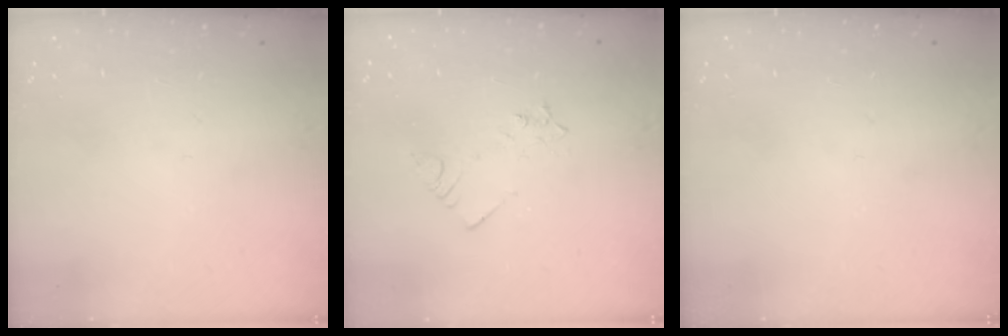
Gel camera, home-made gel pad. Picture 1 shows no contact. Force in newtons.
{"total": 3.2, "press": 3.2, "slide": 0.4}
{"total": 0.0}